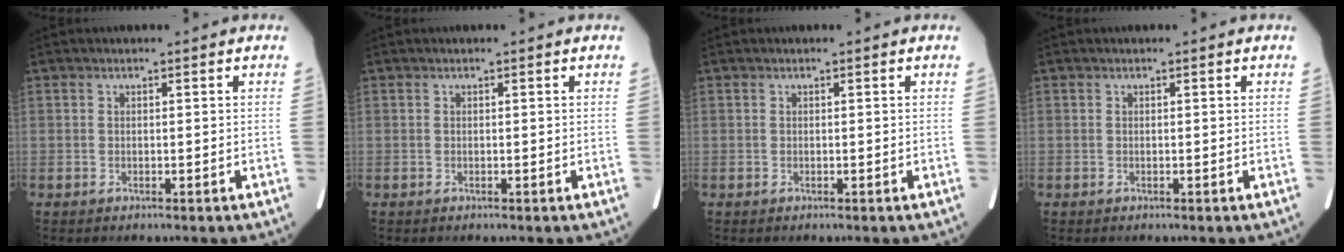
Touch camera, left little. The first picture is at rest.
{"total": 0.0}
{"total": 0.0}
{"total": 0.0}